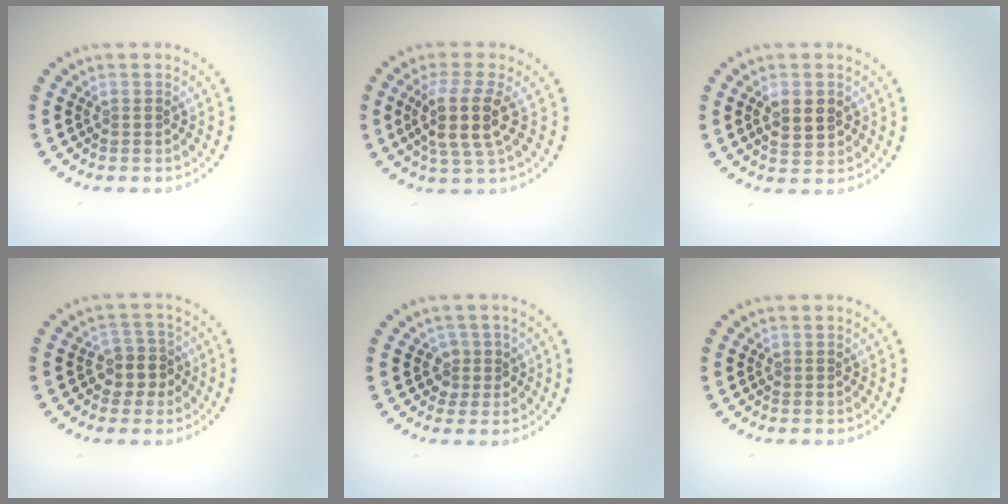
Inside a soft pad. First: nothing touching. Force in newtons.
{"total": 4.2, "press": 3.5, "slide": 2.2}
{"total": 2.9, "press": 2.9, "slide": 0.1}
{"total": 2.7, "press": 2.3, "slide": 1.4}
{"total": 1.7, "press": 1.4, "slide": 1.0}
{"total": 0.0}